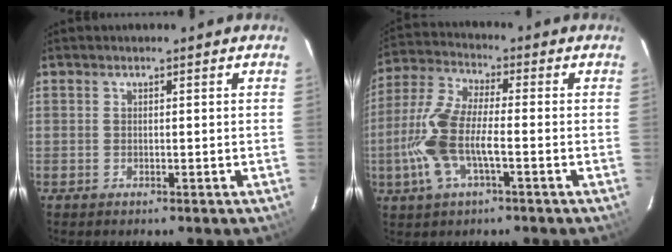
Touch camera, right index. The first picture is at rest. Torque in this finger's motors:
{"motor_torque": [0.93, -0.51, 1.01, 0.21]}